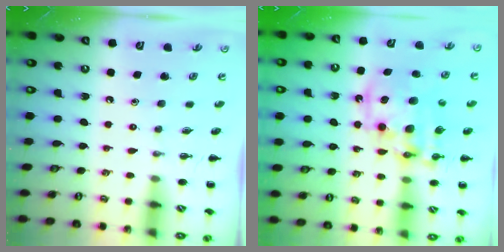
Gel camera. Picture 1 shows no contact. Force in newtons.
{"total": 14.6, "press": 14.1, "slide": 3.6}